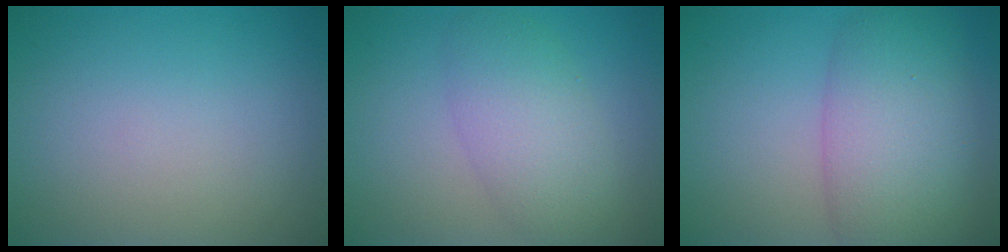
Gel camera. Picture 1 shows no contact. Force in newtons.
{"total": 4.7, "press": 4.7, "slide": 0.1}
{"total": 7.6, "press": 7.6, "slide": 0.6}